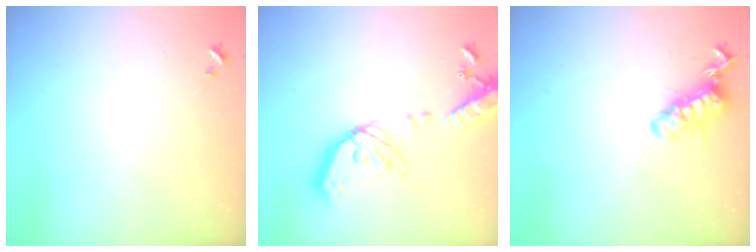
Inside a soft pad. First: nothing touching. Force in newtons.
{"total": 21.8, "press": 21.5, "slide": 3.7}
{"total": 13.8, "press": 13.8, "slide": 0.7}